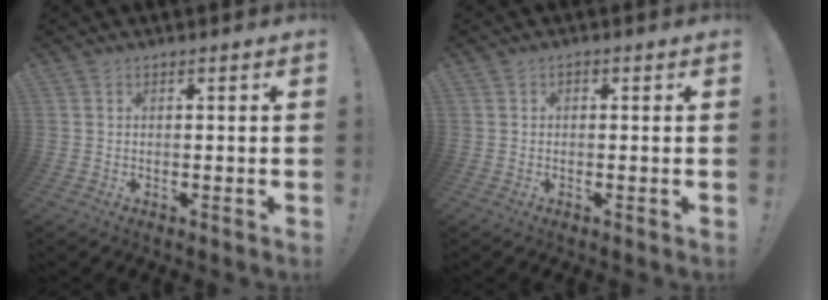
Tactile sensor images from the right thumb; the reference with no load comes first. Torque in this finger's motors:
{"motor_torque": [0.02, 0.21, 0.04, -0.09, 0.00]}